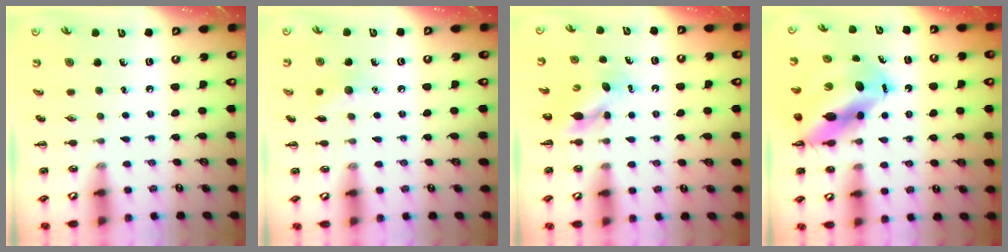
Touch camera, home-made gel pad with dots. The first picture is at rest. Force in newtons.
{"total": 6.8, "press": 6.6, "slide": 1.5}
{"total": 4.3, "press": 4.3, "slide": 0.6}
{"total": 13.7, "press": 13.1, "slide": 3.9}